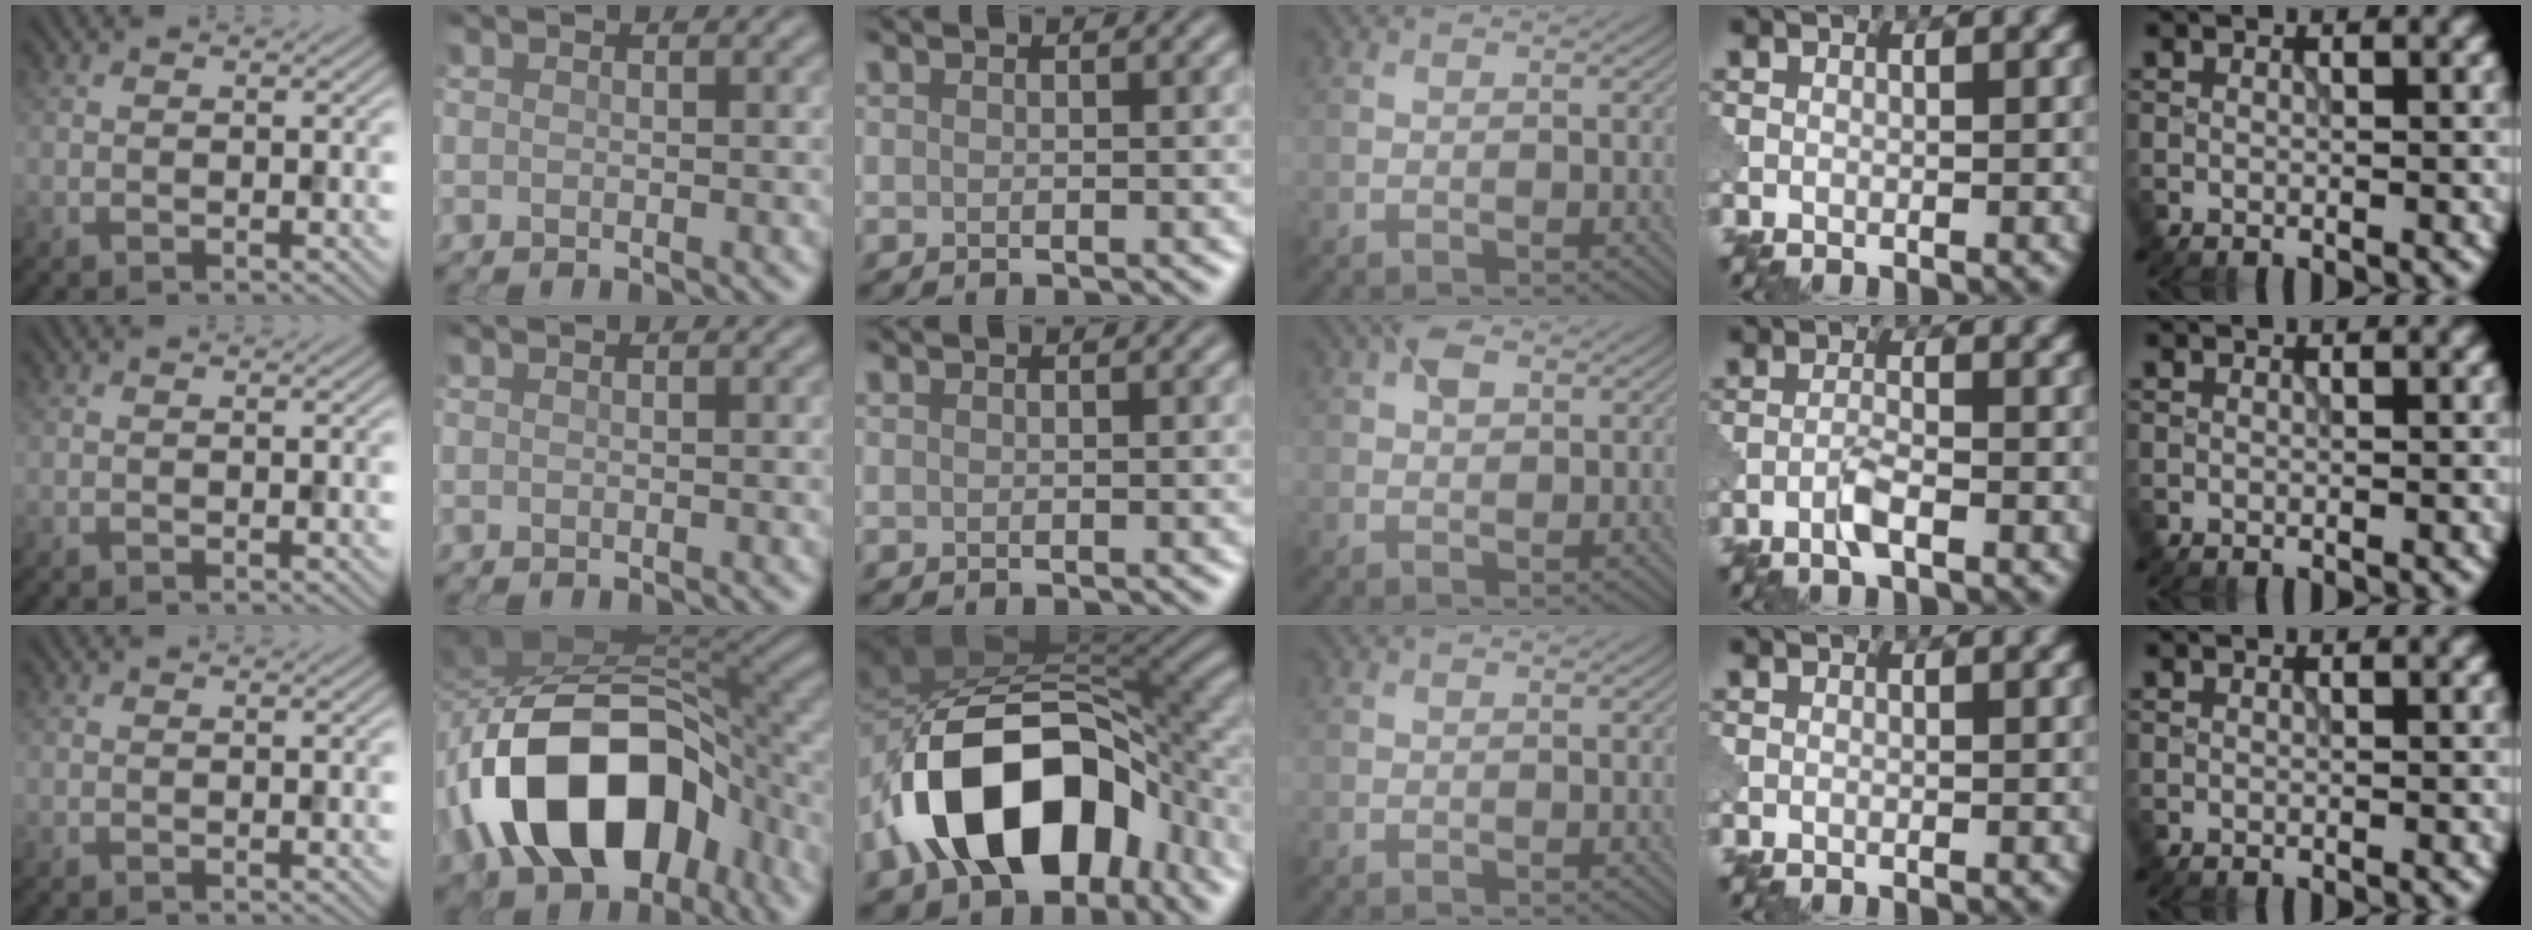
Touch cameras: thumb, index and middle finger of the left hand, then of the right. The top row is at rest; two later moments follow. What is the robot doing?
{"motion": "assemble", "object": "puzzle pieces"}